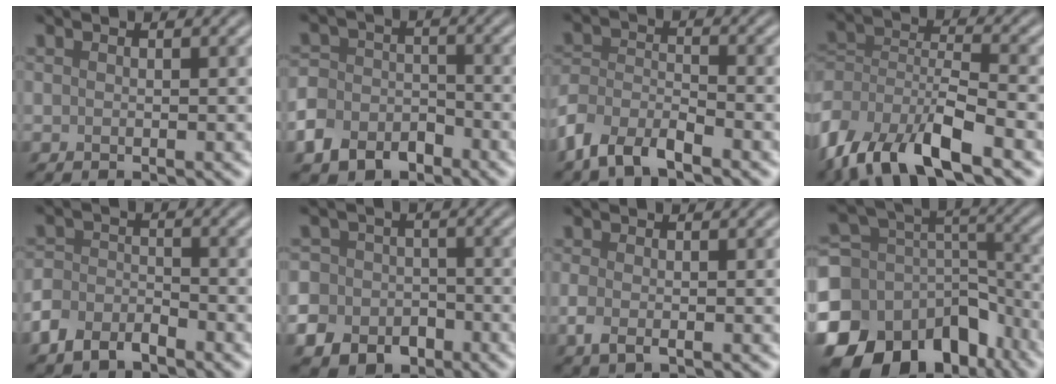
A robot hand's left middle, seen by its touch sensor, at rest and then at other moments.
{"total": 5.1, "force": [-3.3, 3.5, 1.6], "torque": [-0.030, 0.000, -0.071]}
{"total": 5.0, "force": [-3.9, 1.8, 2.5], "torque": [-0.048, -0.002, -0.087]}
{"total": 10.2, "force": [-6.4, 3.9, 6.9], "torque": [-0.134, -0.007, -0.134]}
{"total": 3.6, "force": [-2.6, 1.9, 1.4], "torque": [-0.030, 0.000, -0.062]}
{"total": 9.9, "force": [-4.9, 8.4, 1.7], "torque": [-0.035, -0.035, -0.098]}
{"total": 1.7, "force": [-0.5, 0.9, 1.4], "torque": [-0.033, -0.006, -0.011]}
{"total": 16.0, "force": [-8.9, 11.4, 6.9], "torque": [-0.171, -0.013, -0.137]}